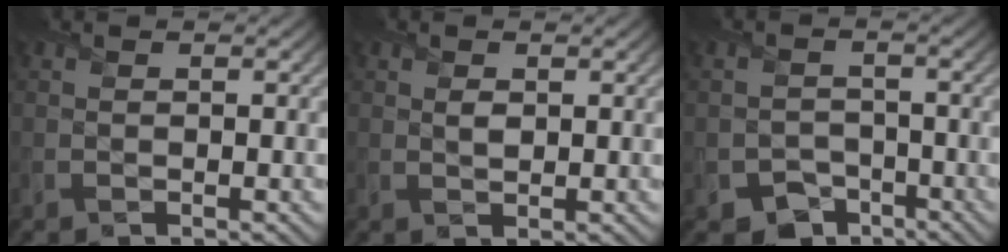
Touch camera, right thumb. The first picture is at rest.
{"total": 1.2, "force": [0.4, 0.8, 0.7], "torque": [-0.015, -0.003, 0.011]}
{"total": 4.5, "force": [-3.1, 3.1, 1.2], "torque": [-0.017, -0.007, -0.054]}